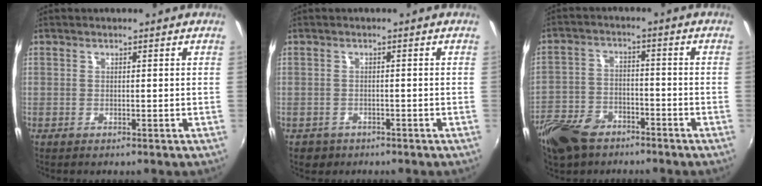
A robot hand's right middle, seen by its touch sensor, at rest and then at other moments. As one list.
[{"total": 2.6, "force": [-1.4, 2.0, 0.7], "torque": [-0.021, -0.002, -0.019]}, {"total": 12.8, "force": [-8.7, 7.3, 5.8], "torque": [-0.158, -0.007, -0.161]}]